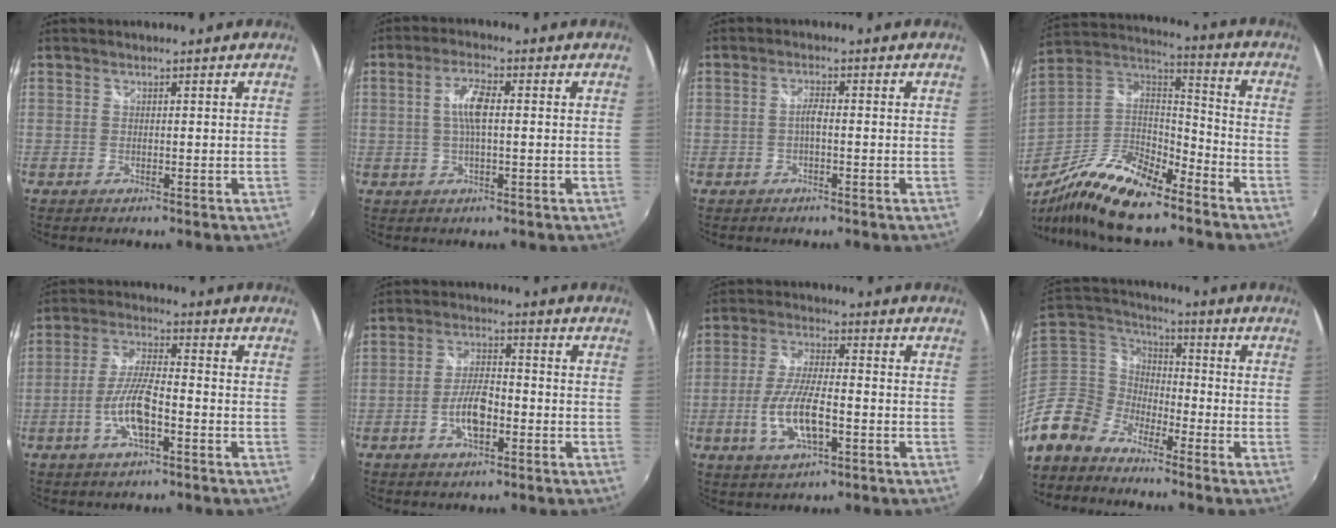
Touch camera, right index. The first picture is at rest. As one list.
[{"total": 5.2, "force": [0.3, 1.3, 5.0], "torque": [-0.095, 0.006, 0.007]}, {"total": 1.8, "force": [-0.6, 0.3, 1.6], "torque": [-0.034, 0.005, -0.012]}, {"total": 20.1, "force": [-14.7, 5.4, 12.6], "torque": [-0.256, -0.026, -0.274]}, {"total": 8.8, "force": [-3.4, 2.2, 7.8], "torque": [-0.161, 0.000, -0.064]}, {"total": 7.2, "force": [-2.7, 2.9, 6.0], "torque": [-0.119, 0.004, -0.047]}, {"total": 10.4, "force": [-3.2, 3.5, 9.3], "torque": [-0.188, -0.007, -0.057]}, {"total": 13.5, "force": [-9.2, 8.7, 4.8], "torque": [-0.131, 0.016, -0.196]}]